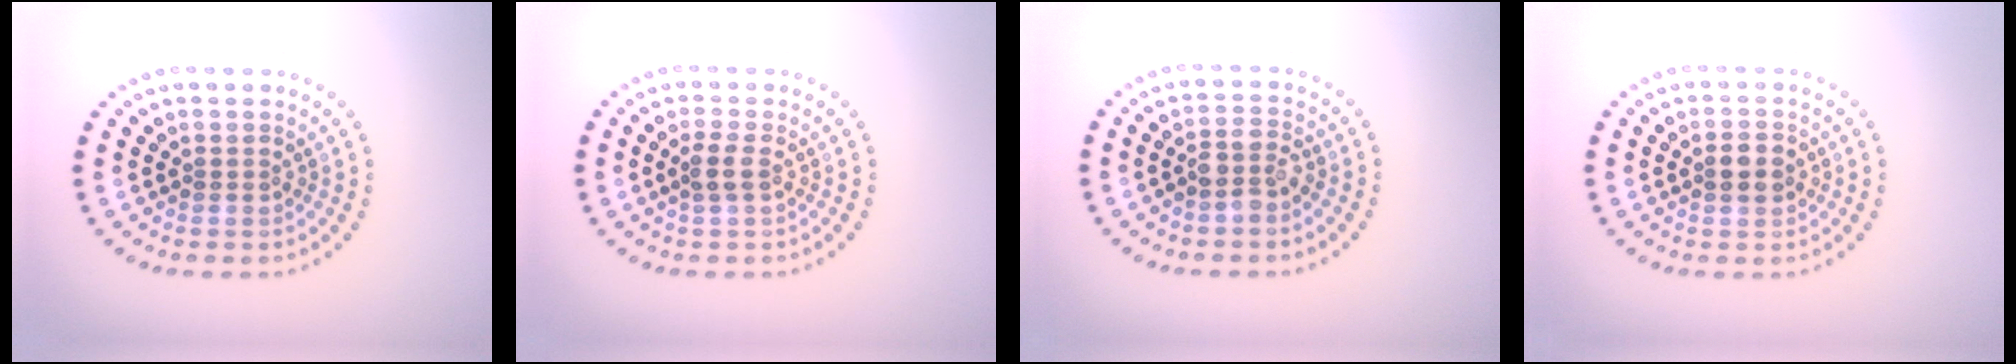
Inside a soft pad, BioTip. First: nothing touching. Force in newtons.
{"total": 1.4, "press": 1.3, "slide": 0.4}
{"total": 2.3, "press": 2.1, "slide": 1.0}
{"total": 2.2, "press": 2.2, "slide": 0.0}